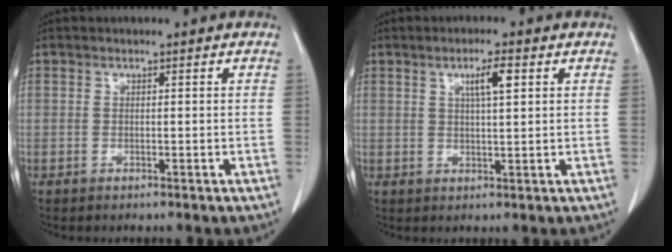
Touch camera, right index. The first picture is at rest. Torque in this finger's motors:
{"motor_torque": [0.19, 0.00, 0.08, 0.05]}